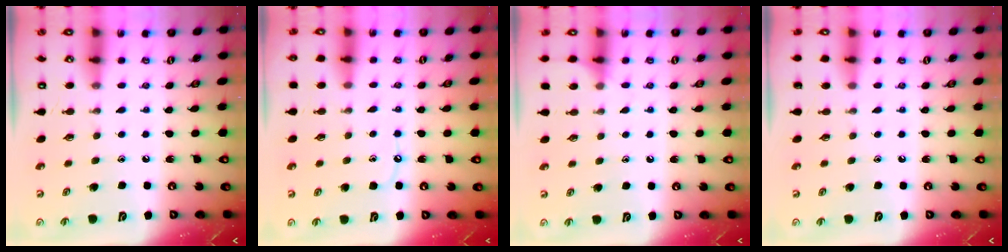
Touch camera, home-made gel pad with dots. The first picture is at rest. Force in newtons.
{"total": 6.8, "press": 6.7, "slide": 0.9}
{"total": 4.7, "press": 4.7, "slide": 0.6}
{"total": 0.0}